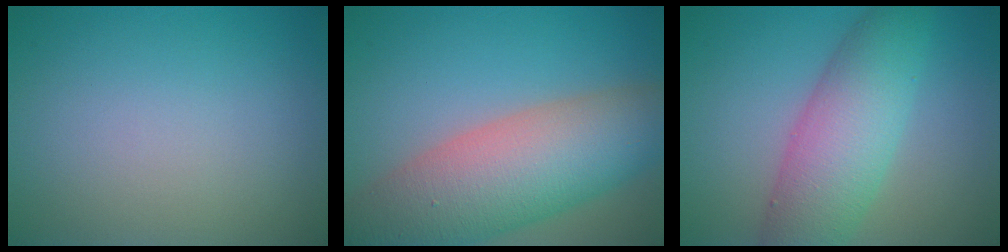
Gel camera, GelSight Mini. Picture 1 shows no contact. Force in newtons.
{"total": 10.8, "press": 10.8, "slide": 0.7}
{"total": 7.3, "press": 7.3, "slide": 0.2}